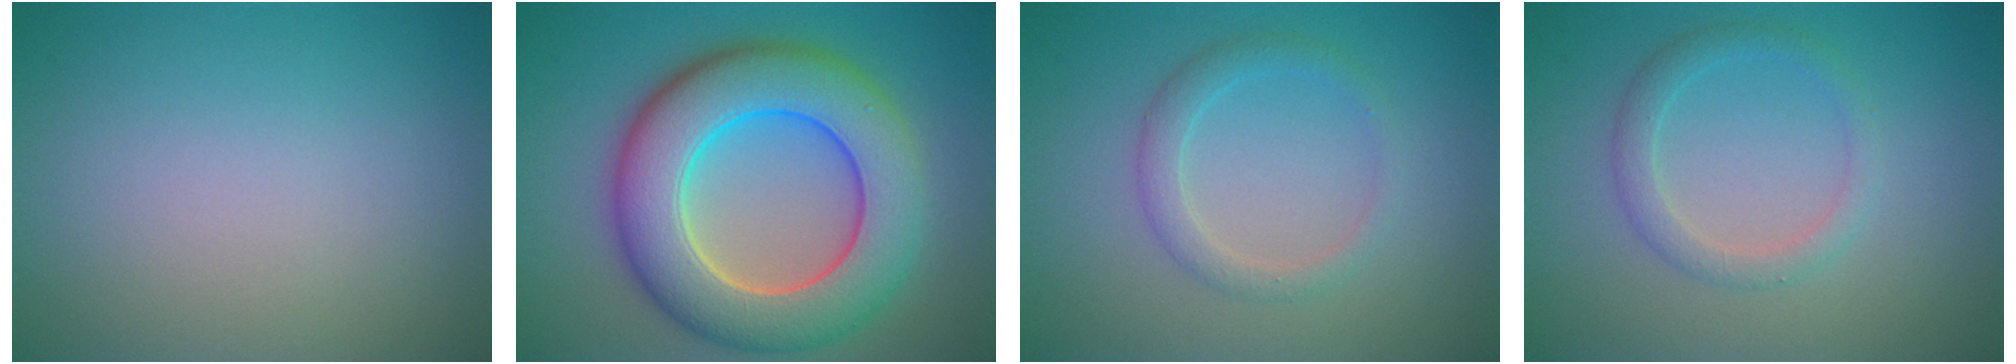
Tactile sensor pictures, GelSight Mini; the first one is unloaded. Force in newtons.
{"total": 11.1, "press": 11.0, "slide": 0.7}
{"total": 2.1, "press": 2.1, "slide": 0.1}
{"total": 2.1, "press": 2.1, "slide": 0.1}